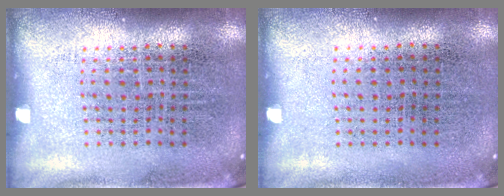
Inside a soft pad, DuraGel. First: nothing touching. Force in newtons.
{"total": 0.0}